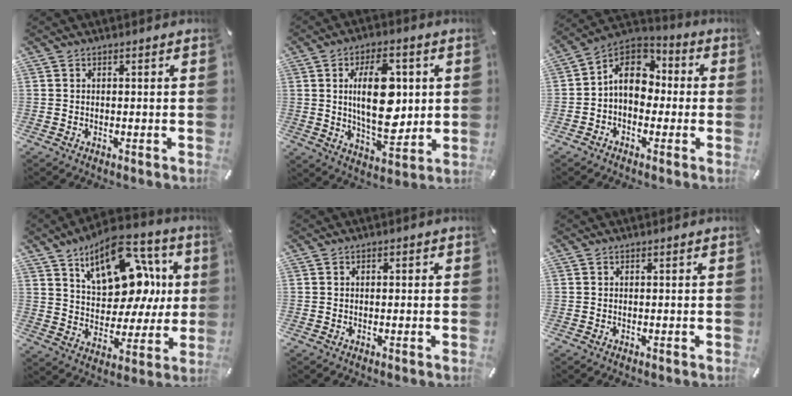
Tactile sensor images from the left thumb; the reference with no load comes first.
{"total": 16.8, "force": [2.4, 9.0, 14.0], "torque": [-0.248, -0.015, 0.032]}
{"total": 10.1, "force": [0.4, 8.2, 5.9], "torque": [-0.112, 0.009, 0.006]}
{"total": 18.8, "force": [8.9, 11.5, 11.9], "torque": [-0.175, -0.049, 0.160]}
{"total": 0.9, "force": [-0.1, 0.7, 0.6], "torque": [-0.010, 0.005, -0.004]}
{"total": 0.0}